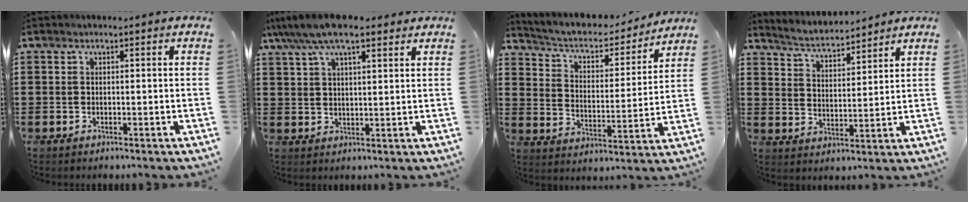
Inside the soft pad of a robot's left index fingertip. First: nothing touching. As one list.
[{"total": 7.9, "force": [6.0, 2.5, 4.6], "torque": [-0.105, -0.002, 0.109]}, {"total": 5.2, "force": [4.4, 1.6, 2.3], "torque": [-0.067, -0.028, 0.068]}, {"total": 4.1, "force": [4.0, 0.1, 0.7], "torque": [-0.032, -0.022, 0.067]}]